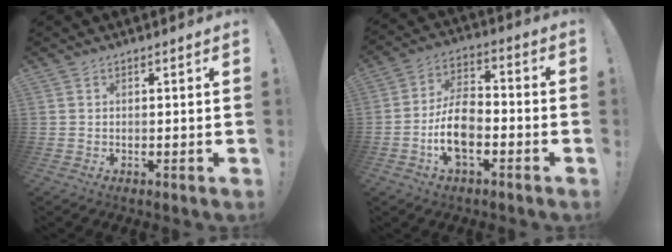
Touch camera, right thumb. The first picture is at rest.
{"total": 11.6, "force": [-4.4, 6.4, 8.6], "torque": [-0.173, 0.016, -0.080]}